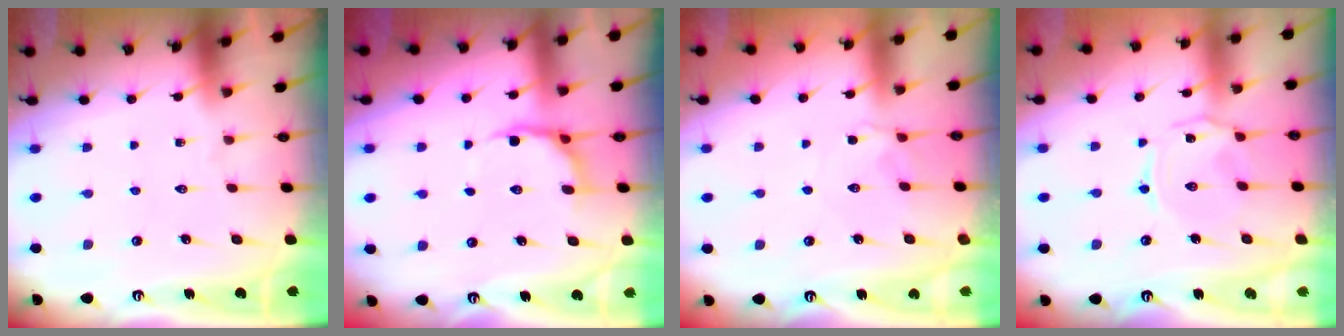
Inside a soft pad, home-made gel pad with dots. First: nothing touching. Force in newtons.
{"total": 6.0, "press": 5.3, "slide": 2.8}
{"total": 2.7, "press": 2.6, "slide": 0.6}
{"total": 1.5, "press": 1.4, "slide": 0.5}